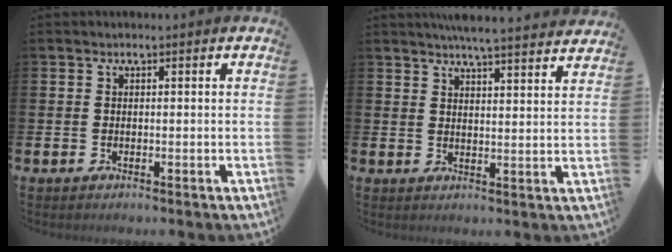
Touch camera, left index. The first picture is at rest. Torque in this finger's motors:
{"motor_torque": [0.29, -0.62, 0.30, 0.05]}